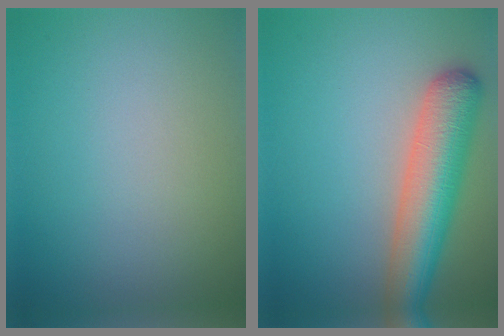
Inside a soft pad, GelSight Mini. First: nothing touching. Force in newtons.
{"total": 7.0, "press": 7.0, "slide": 0.4}